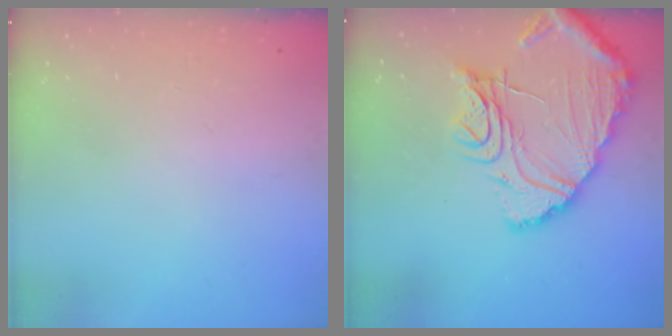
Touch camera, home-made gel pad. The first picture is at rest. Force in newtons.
{"total": 17.8, "press": 17.7, "slide": 1.8}